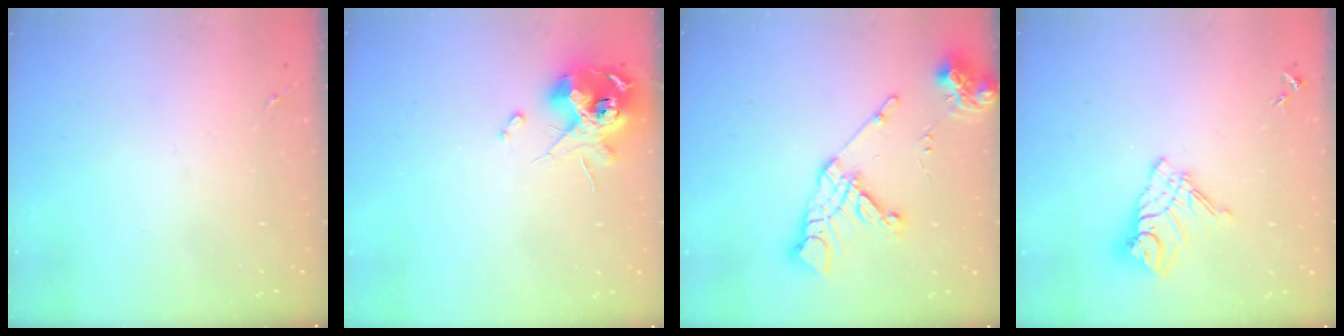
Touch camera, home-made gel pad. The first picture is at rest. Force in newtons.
{"total": 13.2, "press": 13.1, "slide": 1.8}
{"total": 14.4, "press": 14.3, "slide": 1.9}
{"total": 12.6, "press": 12.5, "slide": 1.3}